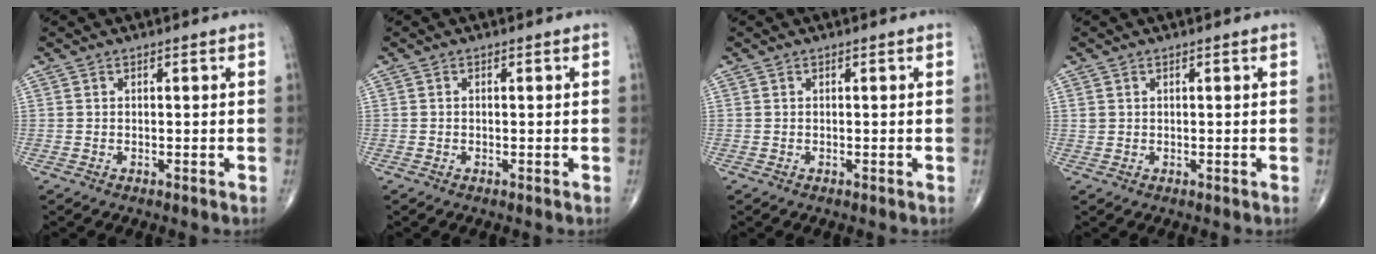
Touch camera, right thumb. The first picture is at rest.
{"total": 0.0}
{"total": 0.0}
{"total": 1.1, "force": [0.4, 0.9, 0.4], "torque": [-0.001, 0.000, 0.008]}